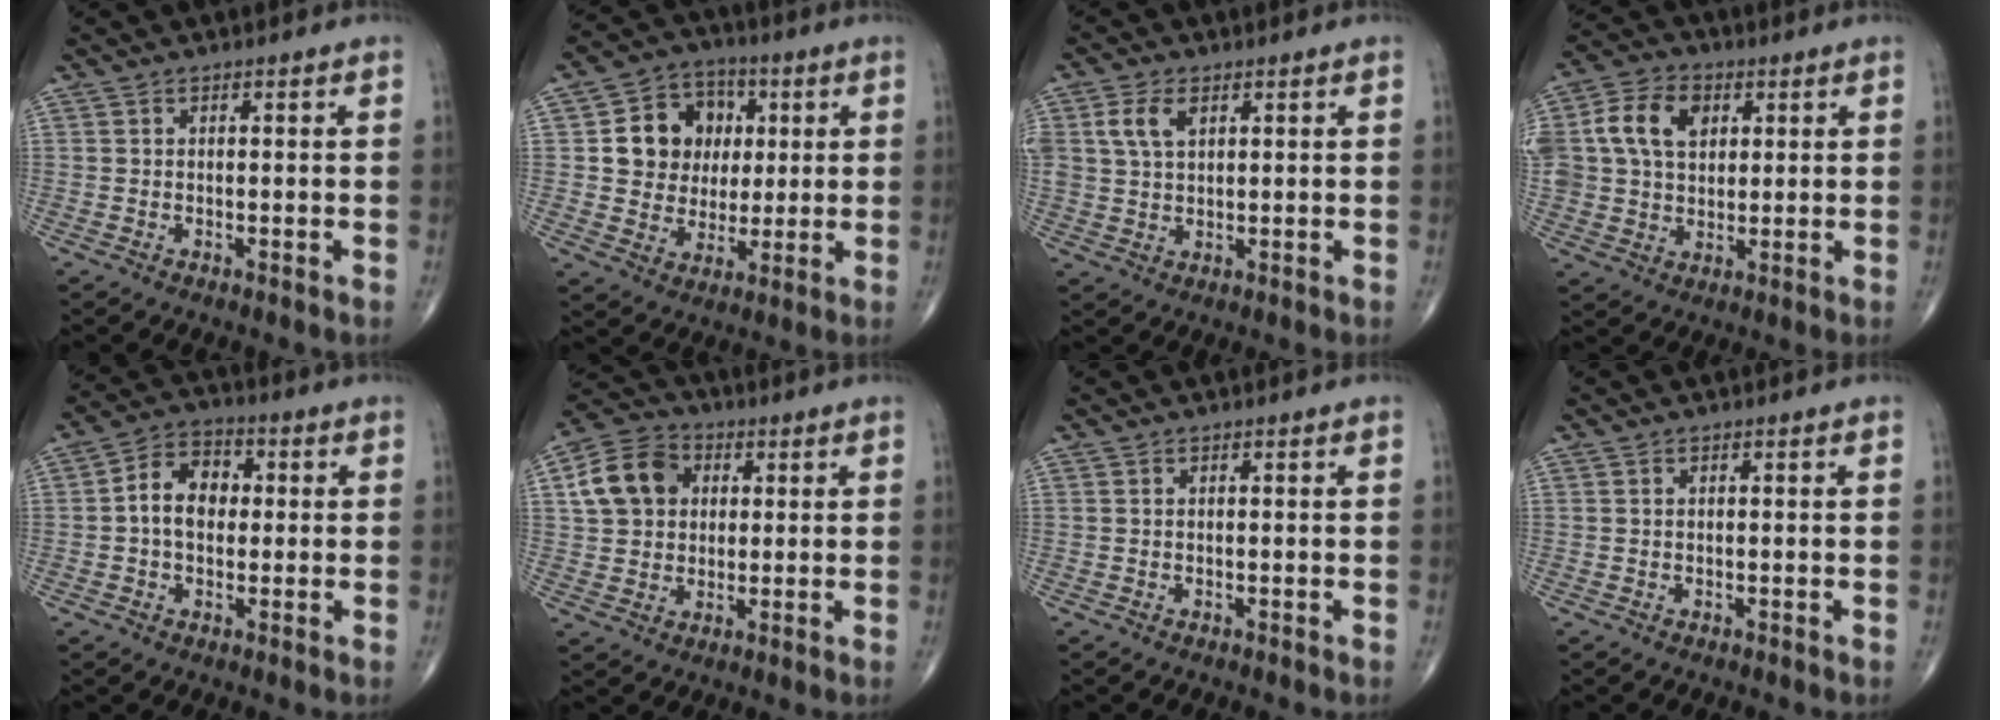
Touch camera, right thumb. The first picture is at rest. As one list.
[{"total": 12.7, "force": [2.4, 11.1, 5.9], "torque": [-0.048, 0.006, 0.042]}, {"total": 5.8, "force": [2.2, 3.5, 4.0], "torque": [-0.078, -0.001, 0.046]}, {"total": 13.0, "force": [3.4, 9.5, 8.1], "torque": [-0.147, 0.007, 0.060]}, {"total": 8.5, "force": [0.4, 6.2, 5.8], "torque": [-0.078, 0.023, -0.003]}, {"total": 11.2, "force": [2.5, 9.1, 6.0], "torque": [-0.093, 0.008, 0.037]}, {"total": 0.0}, {"total": 0.0}]